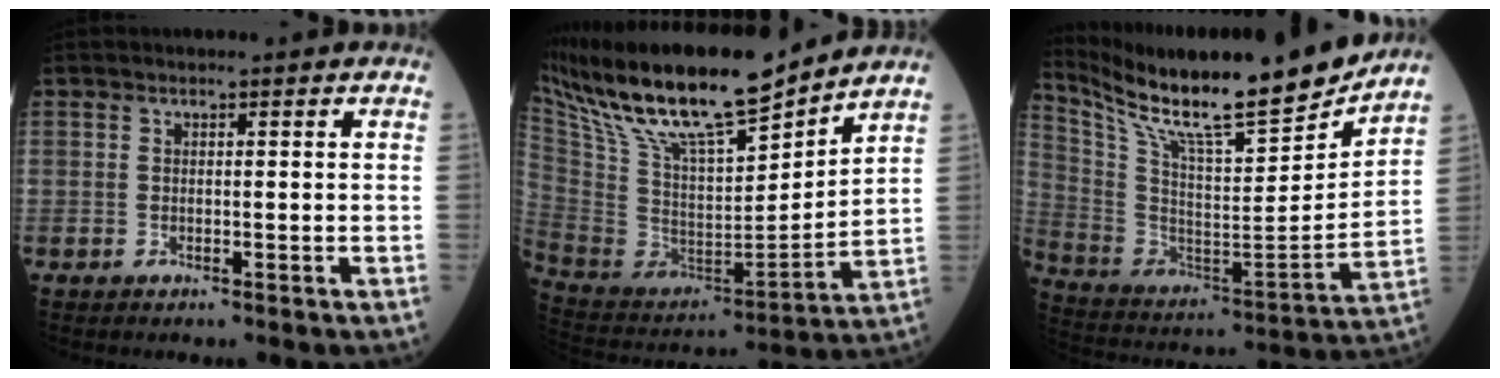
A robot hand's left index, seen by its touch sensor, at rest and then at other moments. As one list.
[{"total": 22.7, "force": [18.1, 3.8, 13.2], "torque": [-0.255, 0.010, 0.331]}, {"total": 24.7, "force": [21.5, 1.6, 12.2], "torque": [-0.234, -0.042, 0.347]}]